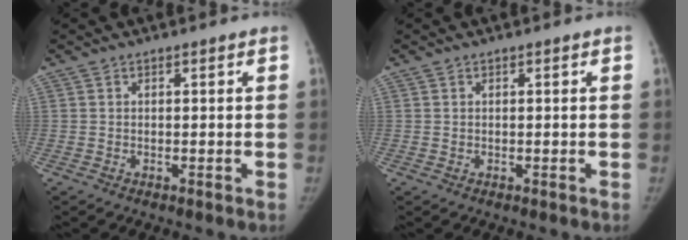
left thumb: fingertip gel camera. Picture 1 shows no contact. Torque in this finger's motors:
{"motor_torque": [-0.24, -0.29, 0.21, -0.11, -0.05]}